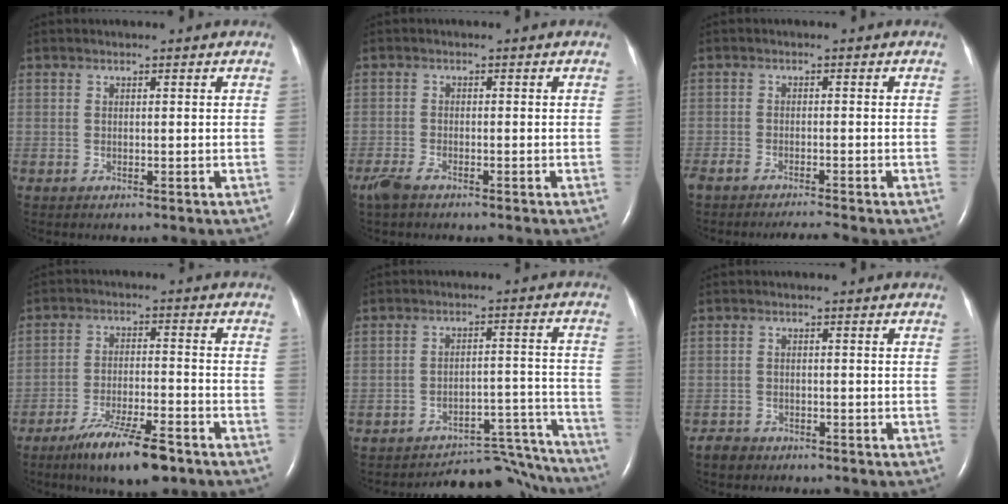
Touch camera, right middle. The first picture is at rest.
{"total": 3.0, "force": [-2.3, 0.7, 1.8], "torque": [-0.046, -0.008, -0.043]}
{"total": 5.0, "force": [-4.5, -0.1, 2.1], "torque": [-0.038, -0.013, -0.076]}
{"total": 10.6, "force": [-7.4, 1.6, 7.3], "torque": [-0.131, -0.021, -0.125]}
{"total": 14.5, "force": [-14.3, 2.3, 0.2], "torque": [0.018, 0.046, -0.187]}
{"total": 2.2, "force": [-1.8, 1.3, 0.1], "torque": [-0.011, 0.003, -0.031]}